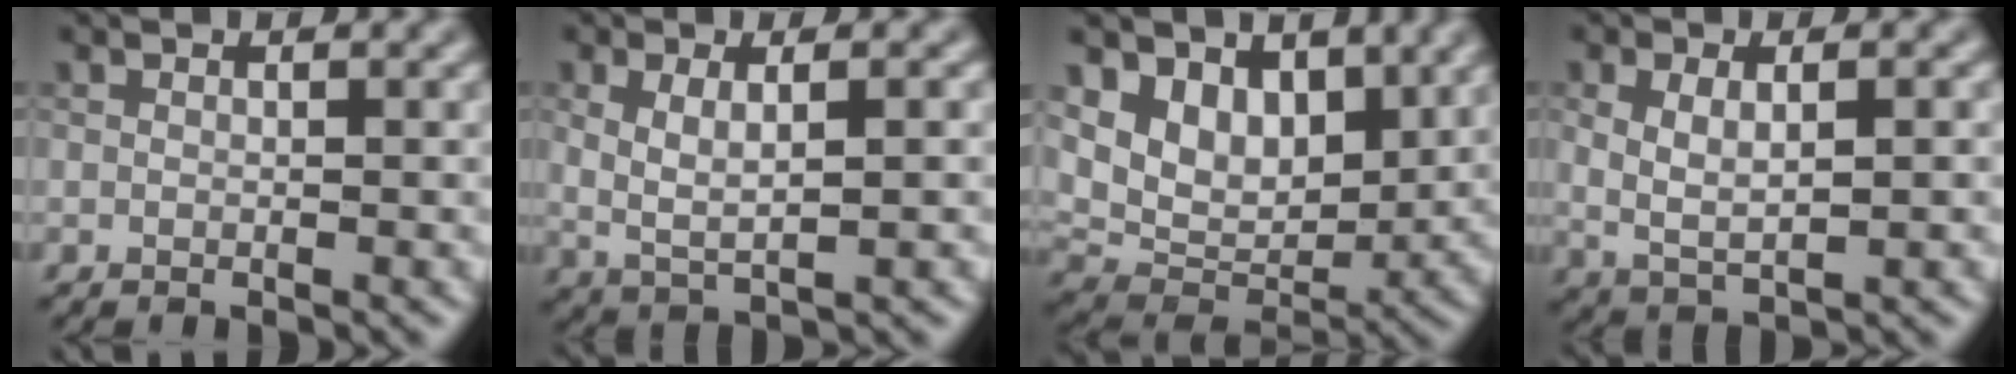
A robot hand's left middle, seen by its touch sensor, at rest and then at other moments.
{"total": 2.9, "force": [0.6, 1.0, 2.6], "torque": [-0.056, -0.006, 0.014]}
{"total": 6.7, "force": [3.4, 4.5, 3.6], "torque": [-0.064, -0.019, 0.055]}
{"total": 3.0, "force": [0.5, 1.4, 2.6], "torque": [-0.058, -0.005, 0.014]}